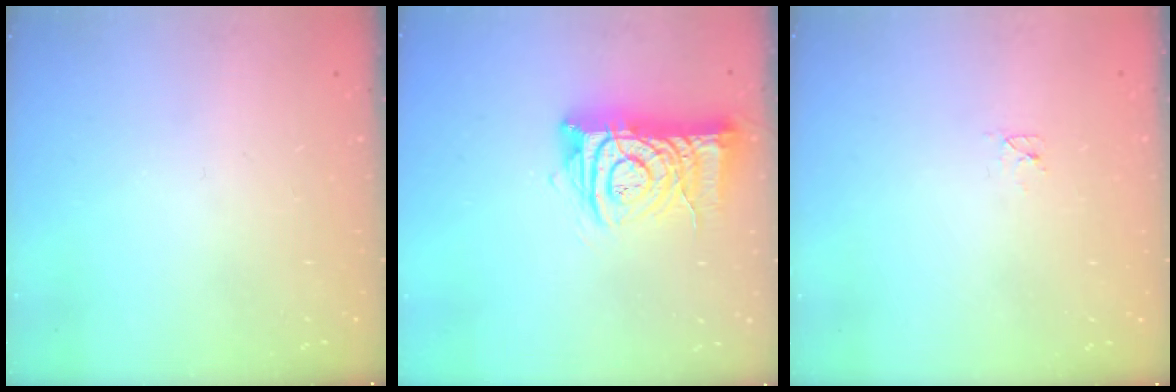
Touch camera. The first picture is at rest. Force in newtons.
{"total": 11.6, "press": 11.5, "slide": 1.4}
{"total": 2.4, "press": 2.4, "slide": 0.3}